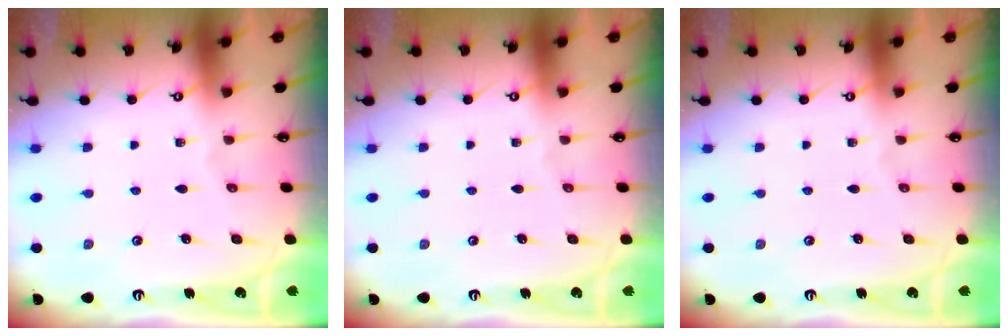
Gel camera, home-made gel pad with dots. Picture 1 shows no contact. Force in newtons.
{"total": 0.0}
{"total": 0.0}